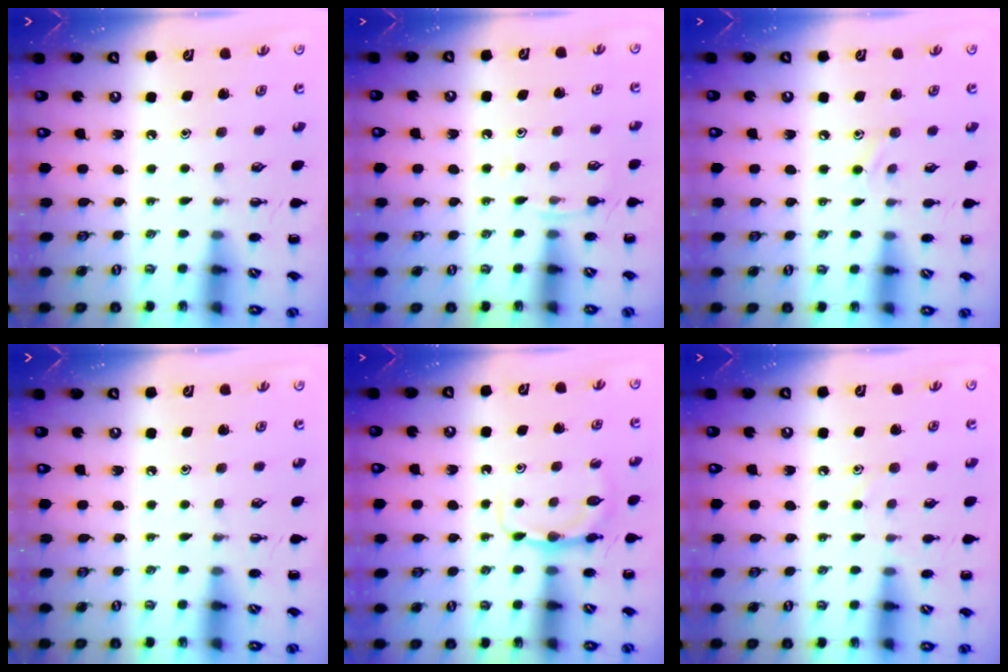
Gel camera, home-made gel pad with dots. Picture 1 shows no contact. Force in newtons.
{"total": 6.1, "press": 5.9, "slide": 1.7}
{"total": 6.6, "press": 6.3, "slide": 1.8}
{"total": 0.0}
{"total": 4.8, "press": 4.6, "slide": 1.4}
{"total": 6.2, "press": 5.8, "slide": 2.2}